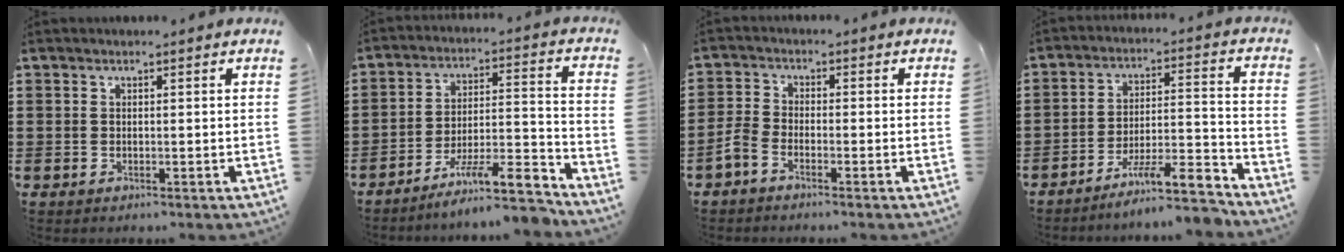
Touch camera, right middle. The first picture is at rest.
{"total": 9.3, "force": [-7.9, 0.8, 4.8], "torque": [-0.070, 0.007, -0.151]}
{"total": 2.4, "force": [-1.9, 0.8, 1.2], "torque": [-0.036, 0.001, -0.042]}
{"total": 8.5, "force": [-7.4, 0.8, 4.1], "torque": [-0.061, 0.004, -0.141]}